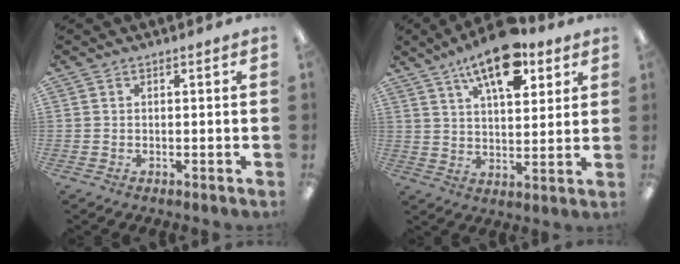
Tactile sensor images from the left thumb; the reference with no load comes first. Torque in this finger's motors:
{"motor_torque": [0.29, 0.46, 1.82, -0.95, 0.31]}